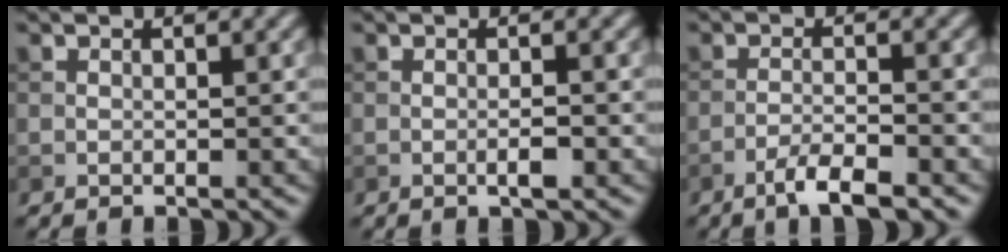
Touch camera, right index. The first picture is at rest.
{"total": 1.5, "force": [-0.5, 0.1, 1.5], "torque": [-0.027, -0.001, -0.011]}
{"total": 3.7, "force": [-2.5, 0.5, 2.6], "torque": [-0.049, 0.005, -0.052]}